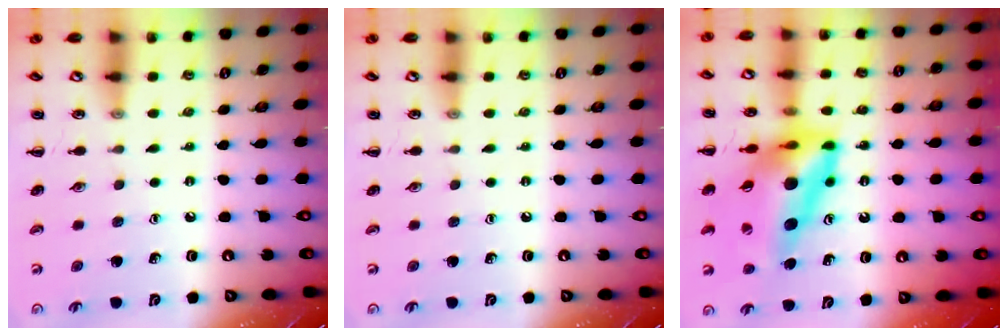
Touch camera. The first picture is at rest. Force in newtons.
{"total": 0.0}
{"total": 18.9, "press": 18.0, "slide": 5.8}